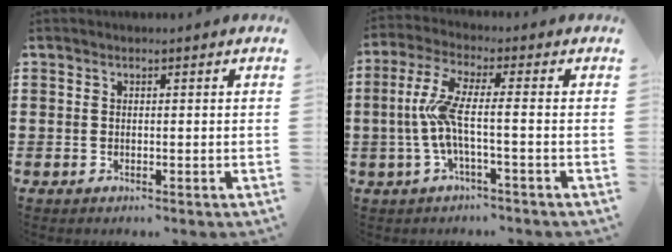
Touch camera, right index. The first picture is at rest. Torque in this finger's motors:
{"motor_torque": [1.30, -0.65, 0.47, 0.21]}